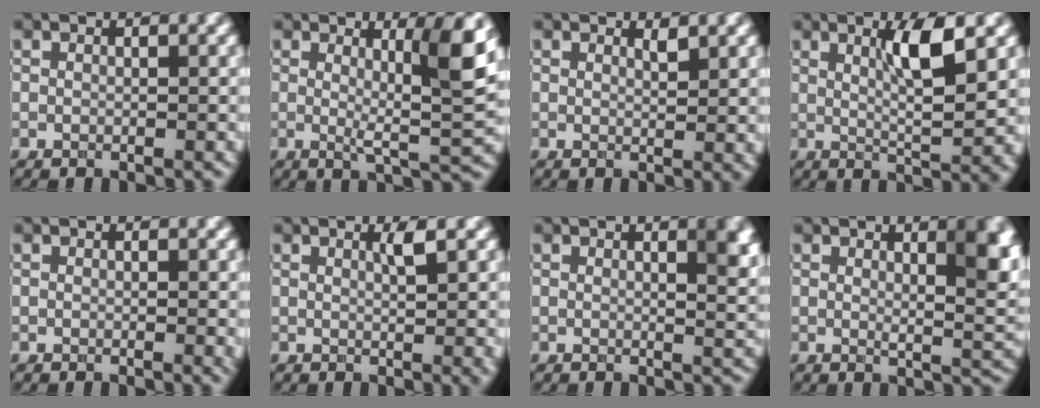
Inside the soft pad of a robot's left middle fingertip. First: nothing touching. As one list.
[{"total": 6.6, "force": [1.5, 1.2, 6.3], "torque": [-0.089, -0.015, 0.026]}, {"total": 1.1, "force": [0.8, 0.2, 0.8], "torque": [-0.011, -0.004, 0.012]}, {"total": 5.7, "force": [1.7, 1.0, 5.3], "torque": [-0.088, -0.009, 0.032]}, {"total": 0.8, "force": [0.1, 0.1, 0.7], "torque": [-0.008, -0.002, -0.001]}, {"total": 2.2, "force": [0.7, 0.4, 2.1], "torque": [-0.028, -0.003, 0.007]}, {"total": 3.7, "force": [1.4, 1.3, 3.2], "torque": [-0.029, 0.000, 0.017]}, {"total": 6.1, "force": [2.1, 2.1, 5.4], "torque": [-0.051, -0.004, 0.031]}]